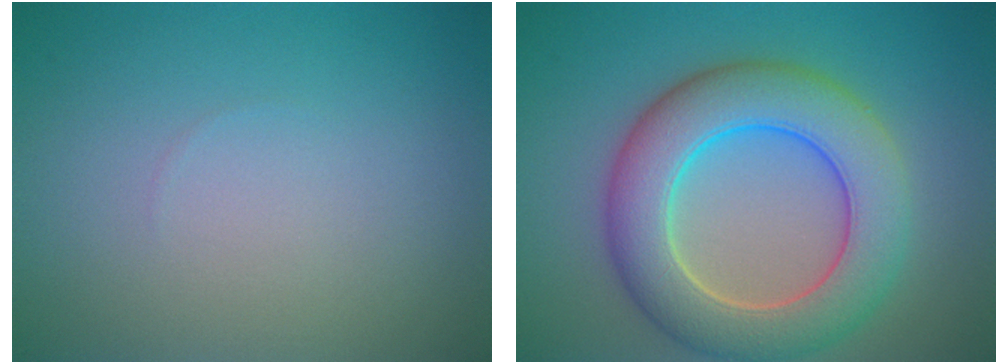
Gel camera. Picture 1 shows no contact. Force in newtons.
{"total": 8.6, "press": 8.6, "slide": 0.4}